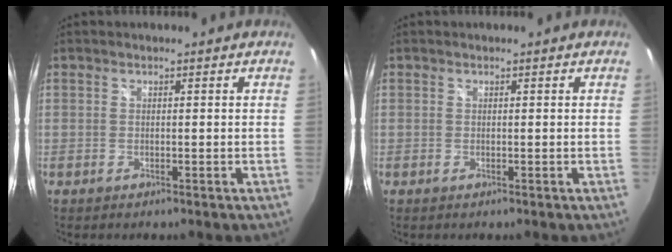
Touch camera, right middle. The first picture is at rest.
{"total": 0.0}